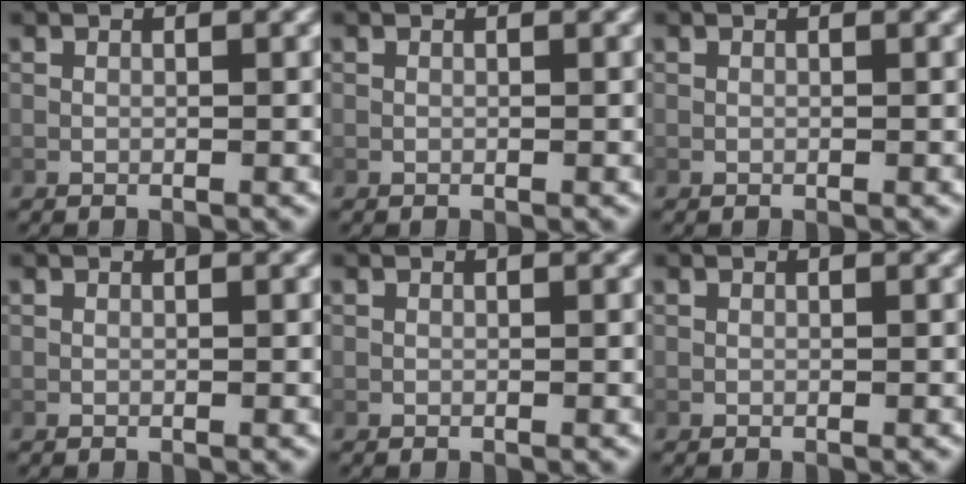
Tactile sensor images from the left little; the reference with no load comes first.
{"total": 0.0}
{"total": 0.0}
{"total": 0.0}
{"total": 0.0}
{"total": 0.0}